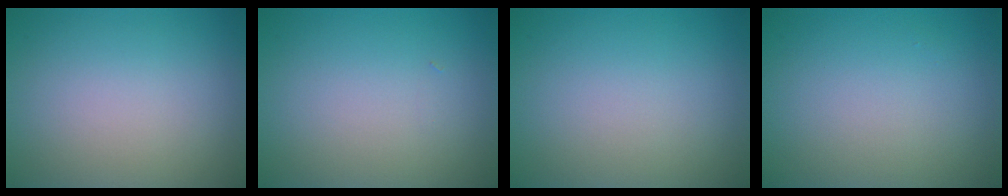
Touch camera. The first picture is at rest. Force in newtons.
{"total": 0.0}
{"total": 0.0}
{"total": 0.0}